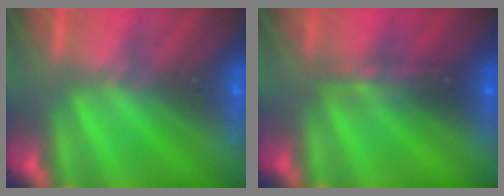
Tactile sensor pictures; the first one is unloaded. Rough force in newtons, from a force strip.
{"total": 2.3}